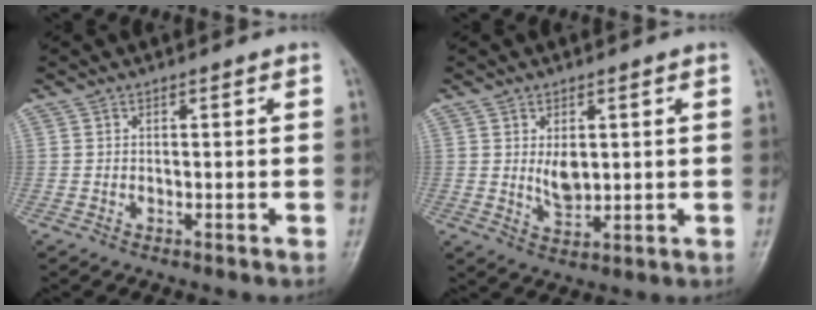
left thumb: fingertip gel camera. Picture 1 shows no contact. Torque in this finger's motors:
{"motor_torque": [0.15, 0.16, 0.07, -0.01, 0.10]}